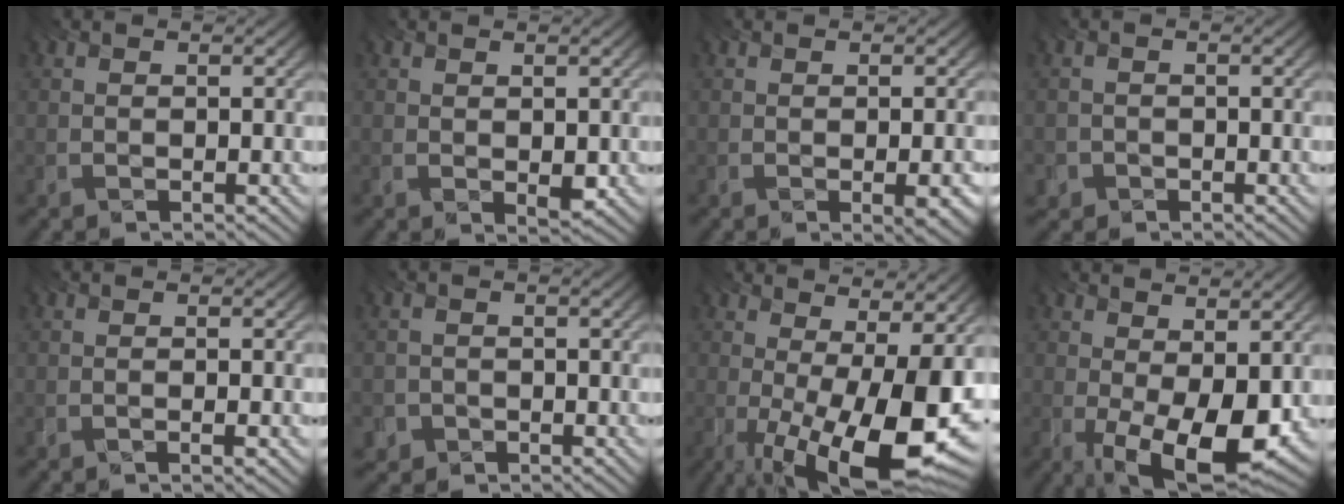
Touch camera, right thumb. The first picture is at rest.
{"total": 1.8, "force": [0.2, 0.8, 1.6], "torque": [-0.027, -0.005, 0.006]}
{"total": 3.4, "force": [-1.2, 1.0, 3.1], "torque": [-0.031, 0.001, -0.019]}
{"total": 1.8, "force": [-1.2, 1.1, -0.6], "torque": [0.011, -0.011, -0.030]}
{"total": 1.1, "force": [-0.7, -0.2, 0.9], "torque": [-0.011, -0.002, -0.023]}
{"total": 2.1, "force": [-1.5, 1.4, -0.6], "torque": [0.011, -0.014, -0.035]}
{"total": 17.3, "force": [-3.0, 5.8, 16.0], "torque": [-0.211, -0.016, -0.044]}
{"total": 10.6, "force": [-2.0, 4.5, 9.4], "torque": [-0.144, -0.010, -0.032]}